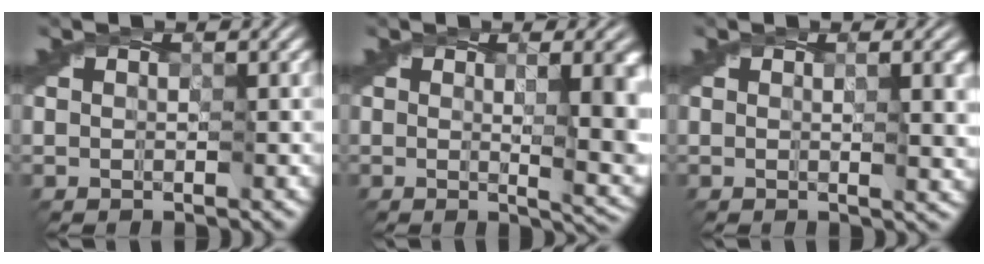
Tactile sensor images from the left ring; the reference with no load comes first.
{"total": 9.2, "force": [0.1, 3.4, 8.5], "torque": [-0.097, -0.005, 0.004]}
{"total": 4.0, "force": [0.4, 1.2, 3.8], "torque": [-0.047, -0.002, 0.005]}